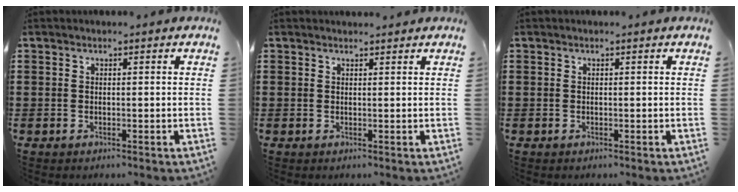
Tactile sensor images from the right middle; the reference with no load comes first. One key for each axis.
{"total": 0.8, "fx": 0.8, "fy": 0.2, "fz": 0.0, "tx": 0.005, "ty": -0.003, "tz": 0.013}
{"total": 0.0}